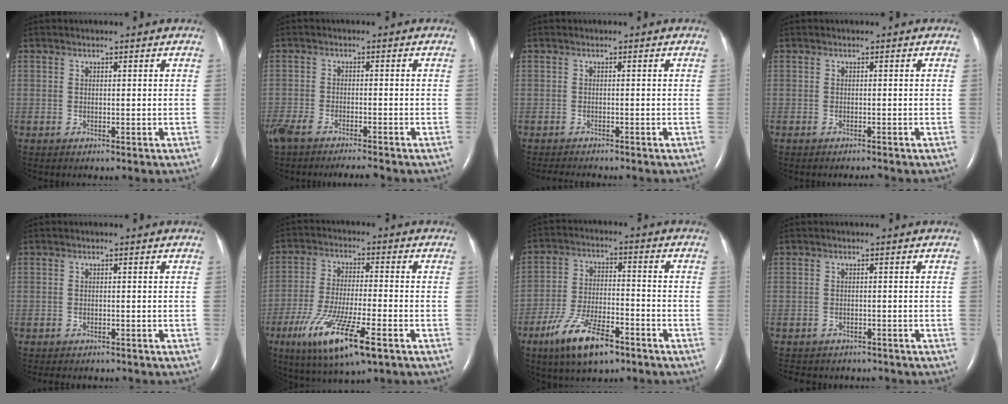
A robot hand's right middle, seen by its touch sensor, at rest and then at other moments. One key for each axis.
{"total": 8.7, "fx": -7.4, "fy": 1.5, "fz": 4.3, "tx": -0.083, "ty": -0.010, "tz": -0.124}
{"total": 3.8, "fx": -3.5, "fy": 0.3, "fz": 1.4, "tx": -0.020, "ty": -0.008, "tz": -0.050}
{"total": 0.9, "fx": -0.9, "fy": 0.0, "fz": 0.3, "tx": -0.008, "ty": -0.003, "tz": -0.013}
{"total": 5.3, "fx": -4.6, "fy": 1.6, "fz": 2.0, "tx": -0.025, "ty": -0.001, "tz": -0.055}
{"total": 13.4, "fx": -6.8, "fy": 2.0, "fz": 11.4, "tx": -0.226, "ty": -0.030, "tz": -0.114}
{"total": 11.3, "fx": -7.2, "fy": 3.4, "fz": 8.0, "tx": -0.159, "ty": -0.009, "tz": -0.129}
{"total": 8.3, "fx": -7.4, "fy": 3.1, "fz": 2.4, "tx": -0.042, "ty": 0.002, "tz": -0.086}